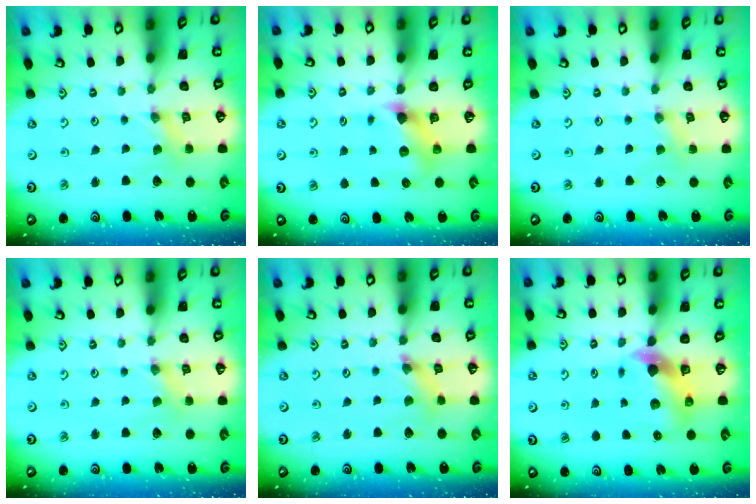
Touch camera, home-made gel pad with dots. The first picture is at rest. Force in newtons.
{"total": 5.6, "press": 5.6, "slide": 0.6}
{"total": 1.8, "press": 1.7, "slide": 0.4}
{"total": 1.5, "press": 1.5, "slide": 0.3}
{"total": 4.2, "press": 4.2, "slide": 0.4}
{"total": 7.5, "press": 7.5, "slide": 0.8}